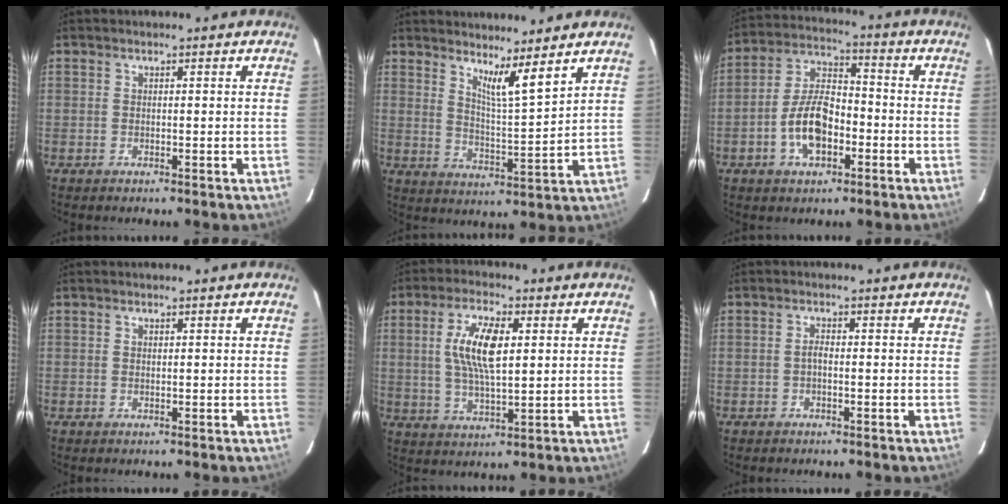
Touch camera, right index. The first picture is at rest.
{"total": 7.3, "force": [5.7, -0.2, 4.5], "torque": [-0.069, -0.017, 0.094]}
{"total": 9.5, "force": [-3.5, 5.2, 7.1], "torque": [-0.142, 0.018, -0.058]}
{"total": 0.0}
{"total": 9.7, "force": [2.0, 3.4, 8.9], "torque": [-0.172, 0.007, 0.040]}
{"total": 1.1, "force": [-0.4, 0.5, 1.0], "torque": [-0.019, 0.006, -0.009]}